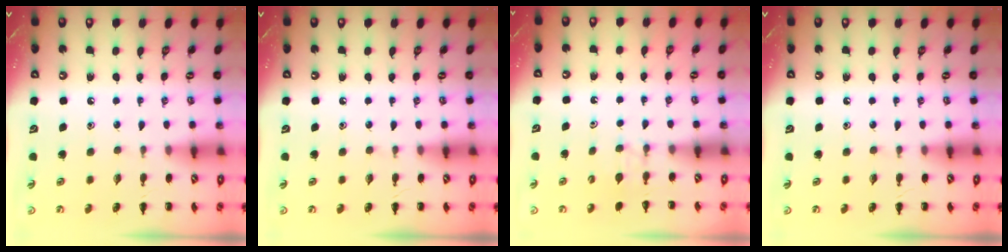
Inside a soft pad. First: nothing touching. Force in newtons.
{"total": 0.0}
{"total": 2.9, "press": 2.7, "slide": 1.1}
{"total": 0.0}